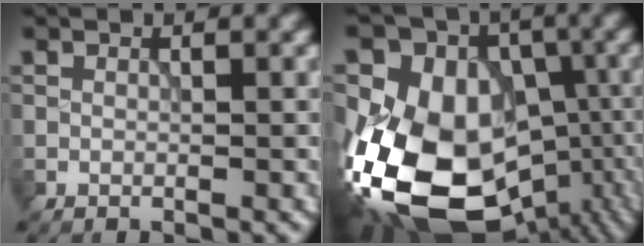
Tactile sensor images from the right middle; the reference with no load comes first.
{"total": 21.5, "force": [-6.5, 15.9, 12.9], "torque": [-0.224, -0.011, -0.100]}